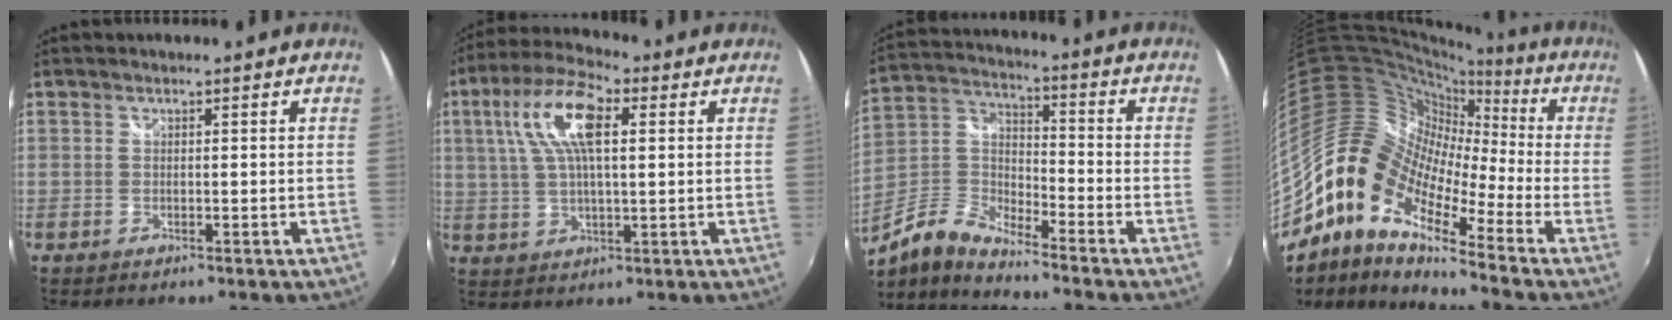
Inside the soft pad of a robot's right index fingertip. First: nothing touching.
{"total": 12.2, "force": [3.8, 4.4, 10.8], "torque": [-0.213, 0.026, 0.065]}
{"total": 9.2, "force": [-7.0, 2.3, 5.6], "torque": [-0.126, 0.002, -0.149]}
{"total": 12.8, "force": [-5.7, 6.5, 9.5], "torque": [-0.142, 0.002, -0.130]}